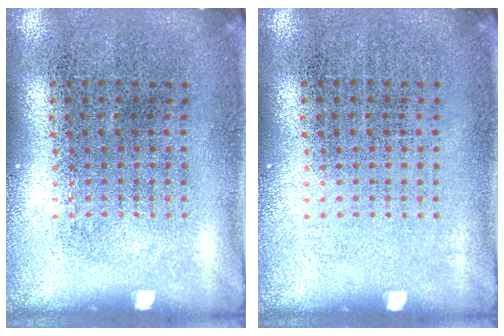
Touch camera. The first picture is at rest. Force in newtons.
{"total": 0.0}